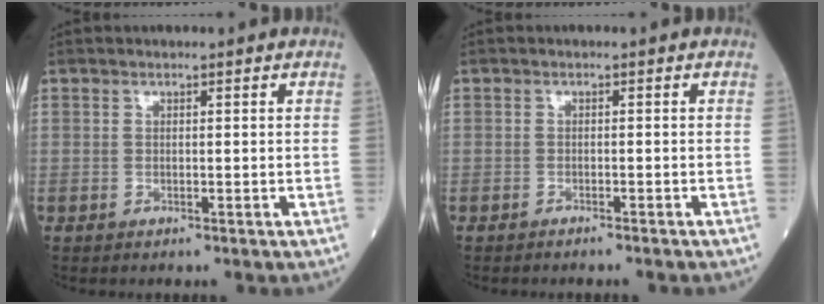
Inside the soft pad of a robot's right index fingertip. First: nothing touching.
{"total": 2.0, "force": [-1.8, -0.1, 0.8], "torque": [-0.013, 0.000, -0.022]}